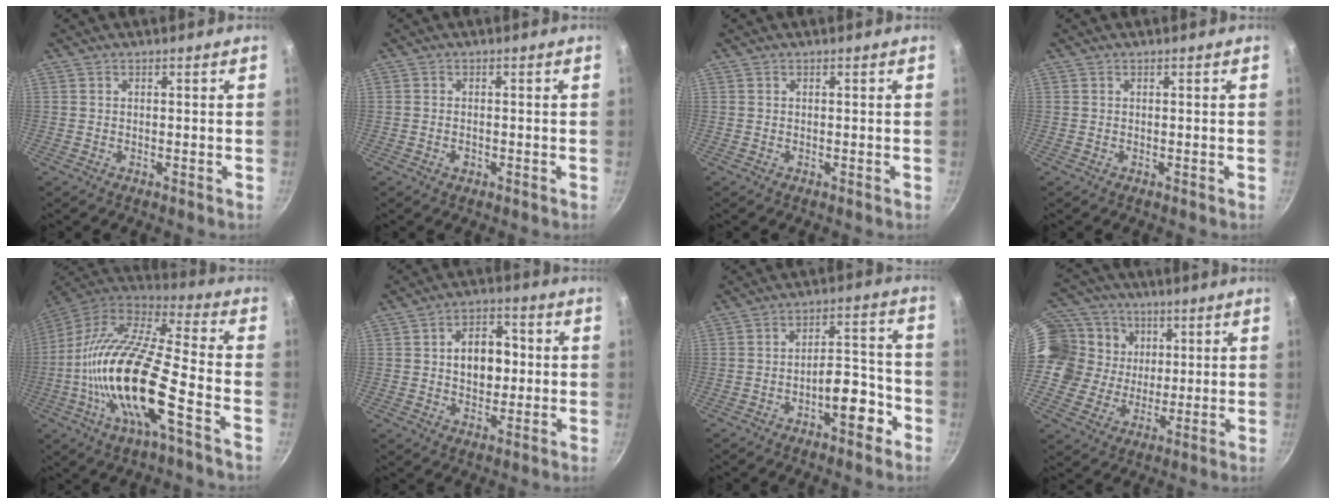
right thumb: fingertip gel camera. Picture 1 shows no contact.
{"total": 1.4, "force": [-0.6, 0.9, 0.9], "torque": [-0.017, 0.005, -0.011]}
{"total": 0.0}
{"total": 0.0}
{"total": 23.3, "force": [-7.0, 6.7, 21.1], "torque": [-0.390, 0.031, -0.148]}
{"total": 9.7, "force": [0.8, 6.7, 6.9], "torque": [-0.070, 0.012, 0.008]}
{"total": 8.7, "force": [-4.4, 3.7, 6.6], "torque": [-0.071, 0.054, -0.060]}
{"total": 17.5, "force": [4.3, 15.2, 7.5], "torque": [-0.145, 0.005, 0.073]}